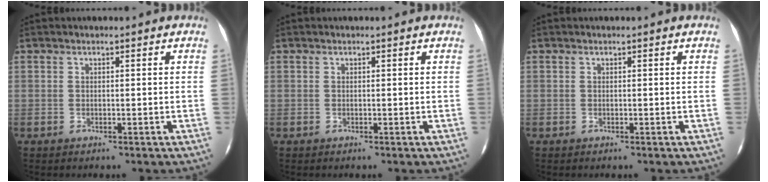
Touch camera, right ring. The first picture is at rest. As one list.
[{"total": 0.0}, {"total": 0.0}]